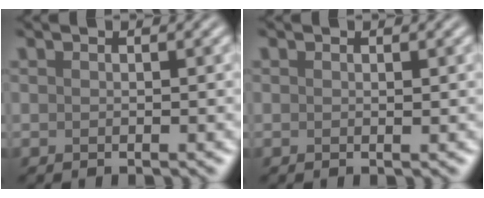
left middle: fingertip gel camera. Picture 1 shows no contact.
{"total": 0.0}